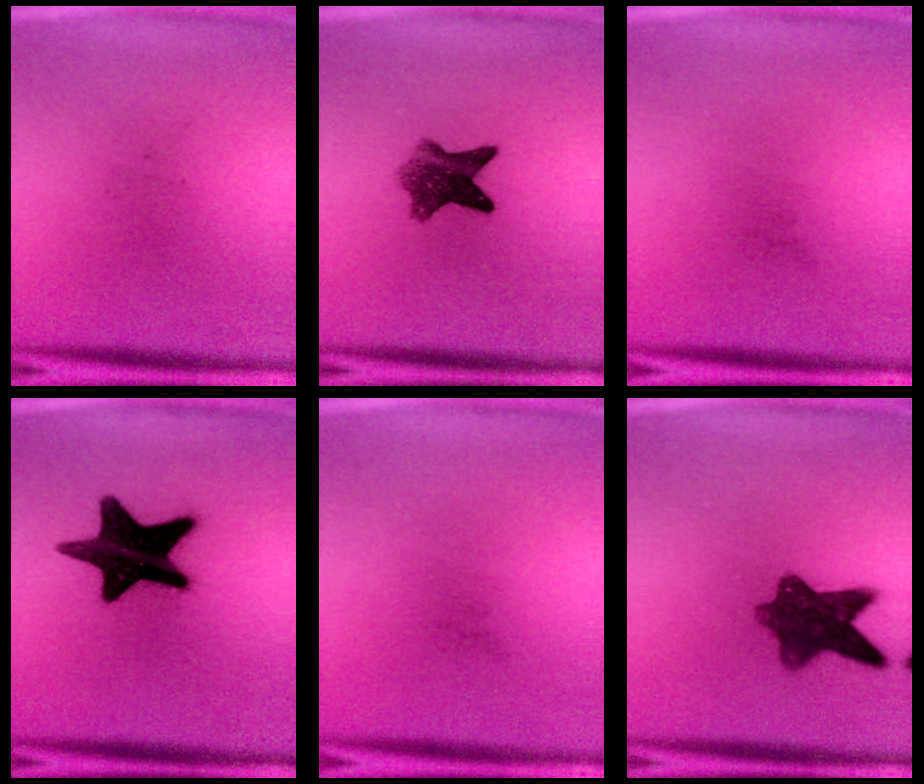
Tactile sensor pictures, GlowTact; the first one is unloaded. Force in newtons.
{"total": 6.8}
{"total": 0.0}
{"total": 17.5}
{"total": 0.0}
{"total": 8.7}